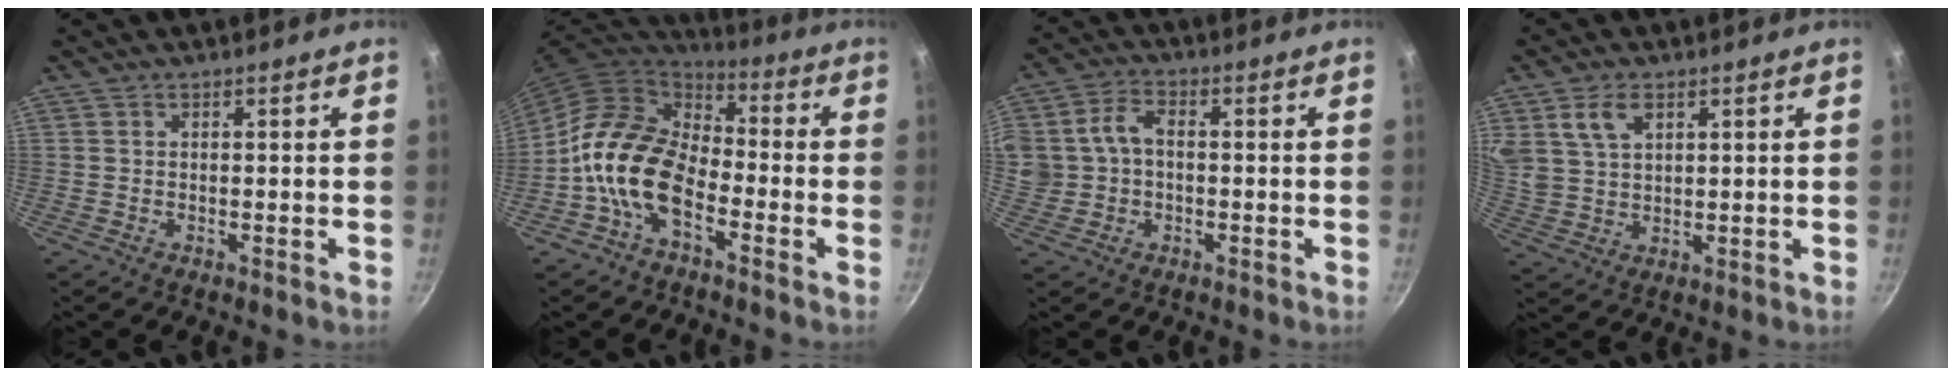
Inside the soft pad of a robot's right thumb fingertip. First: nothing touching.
{"total": 15.0, "force": [-5.1, 9.5, 10.4], "torque": [-0.159, 0.051, -0.121]}
{"total": 8.0, "force": [0.0, 6.4, 4.8], "torque": [-0.088, 0.028, -0.002]}
{"total": 6.9, "force": [3.3, 4.3, 4.3], "torque": [-0.069, -0.008, 0.071]}